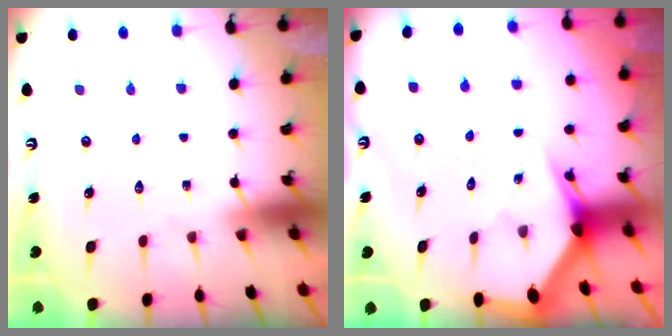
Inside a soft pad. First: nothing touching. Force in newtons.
{"total": 3.0, "press": 3.0, "slide": 0.0}